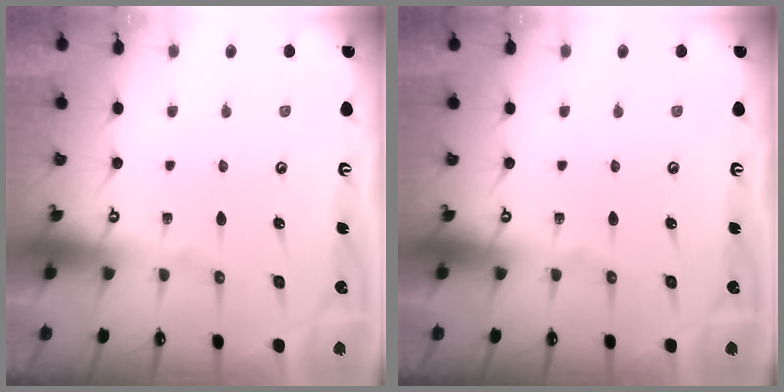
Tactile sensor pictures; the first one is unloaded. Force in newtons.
{"total": 0.0}